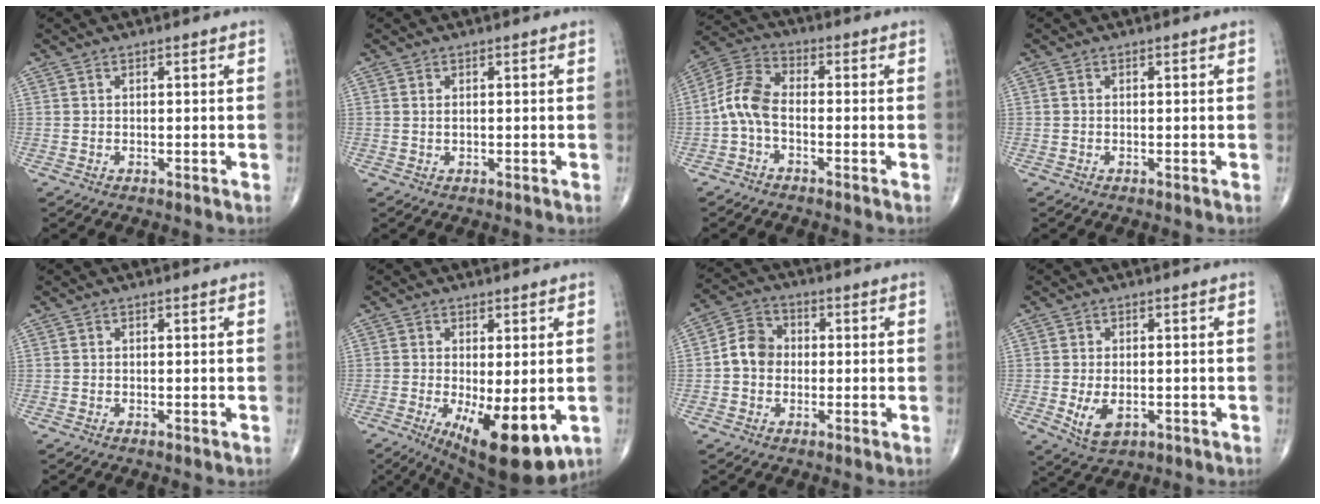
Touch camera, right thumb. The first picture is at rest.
{"total": 0.6, "force": [0.2, 0.3, 0.5], "torque": [-0.009, 0.000, 0.004]}
{"total": 7.5, "force": [-1.8, 4.1, 6.0], "torque": [-0.127, 0.028, -0.048]}
{"total": 0.0}
{"total": 0.0}
{"total": 13.5, "force": [-4.0, 4.9, 12.0], "torque": [-0.173, -0.025, -0.044]}
{"total": 6.5, "force": [-0.4, 5.5, 3.4], "torque": [-0.046, 0.022, -0.020]}
{"total": 5.6, "force": [-1.4, 3.3, 4.4], "torque": [-0.075, -0.007, -0.014]}